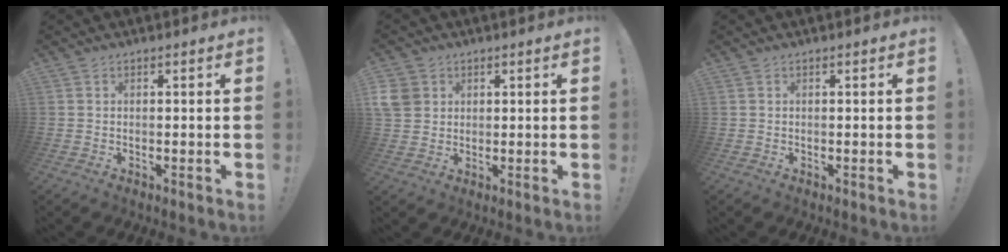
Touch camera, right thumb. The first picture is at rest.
{"total": 6.2, "force": [2.1, 5.3, 2.5], "torque": [-0.055, -0.003, 0.041]}
{"total": 0.0}